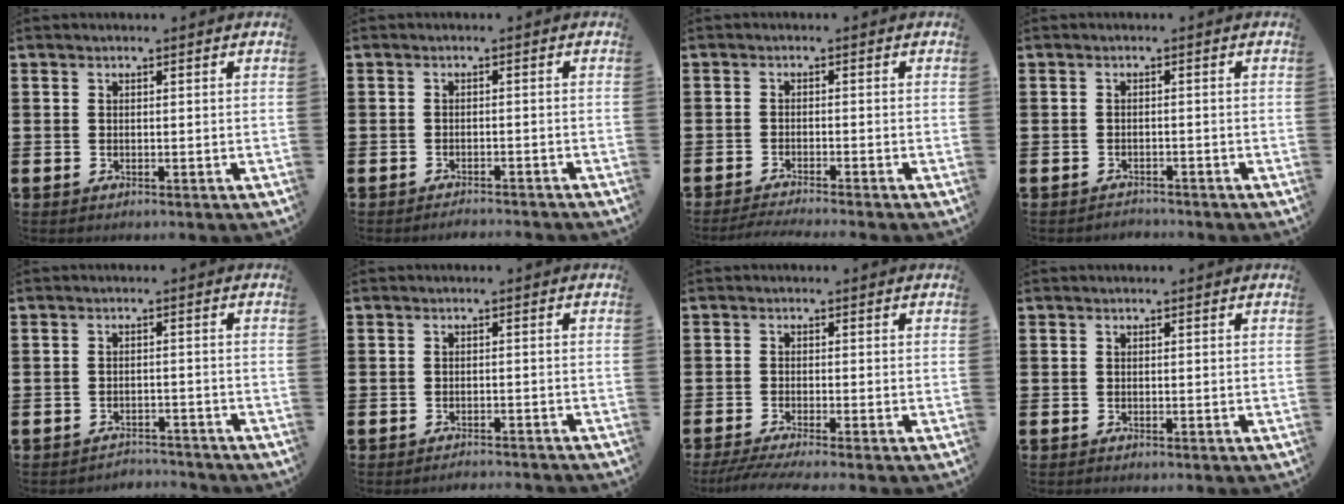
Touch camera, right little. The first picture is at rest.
{"total": 1.3, "force": [-1.3, -0.1, 0.0], "torque": [-0.003, 0.001, -0.026]}
{"total": 1.5, "force": [-1.4, -0.2, 0.5], "torque": [-0.007, 0.002, -0.027]}
{"total": 1.2, "force": [-1.2, 0.0, -0.2], "torque": [0.000, 0.004, -0.026]}
{"total": 2.1, "force": [-2.1, 0.1, -0.2], "torque": [-0.004, 0.004, -0.046]}
{"total": 1.2, "force": [-1.2, -0.1, 0.0], "torque": [-0.001, 0.002, -0.025]}
{"total": 2.3, "force": [-1.7, 0.0, 1.6], "torque": [-0.024, -0.002, -0.030]}
{"total": 0.0}